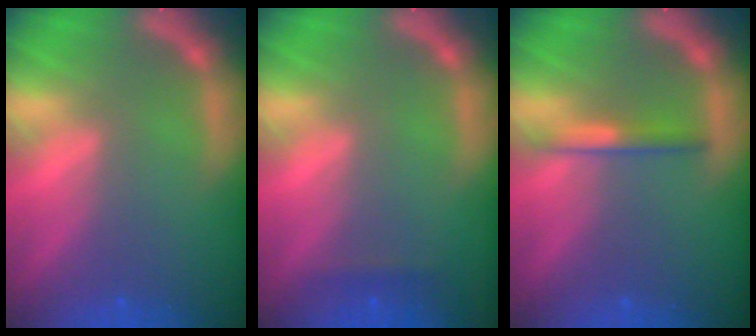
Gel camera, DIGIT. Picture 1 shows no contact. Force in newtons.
{"total": 0.9}
{"total": 2.0}